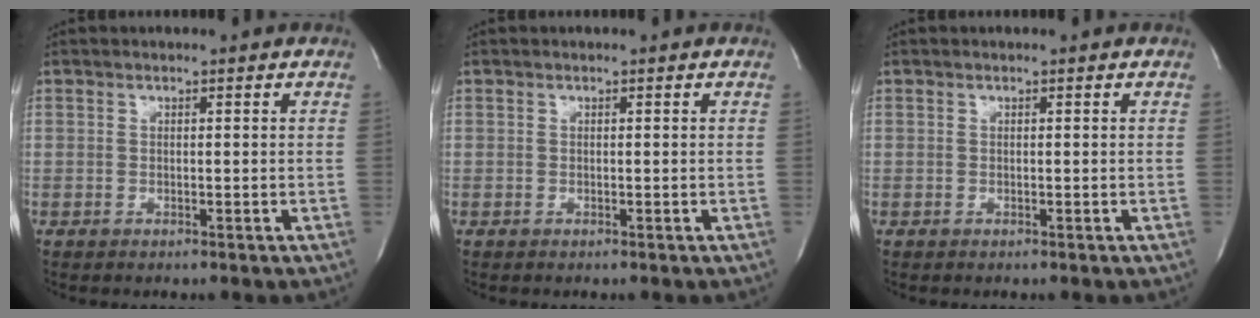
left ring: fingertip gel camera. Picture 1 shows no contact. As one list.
[{"total": 0.0}, {"total": 0.0}]